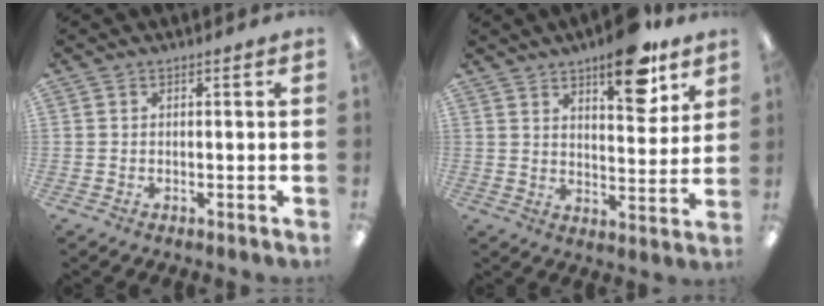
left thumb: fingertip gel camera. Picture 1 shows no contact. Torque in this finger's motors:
{"motor_torque": [1.74, 1.41, 1.01, -0.98, 0.08]}